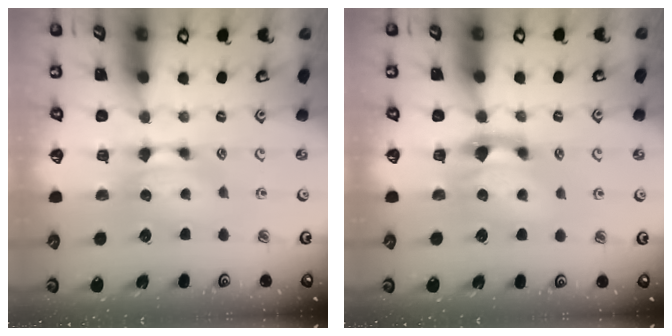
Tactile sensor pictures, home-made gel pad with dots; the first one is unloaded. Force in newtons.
{"total": 2.4, "press": 2.0, "slide": 1.3}